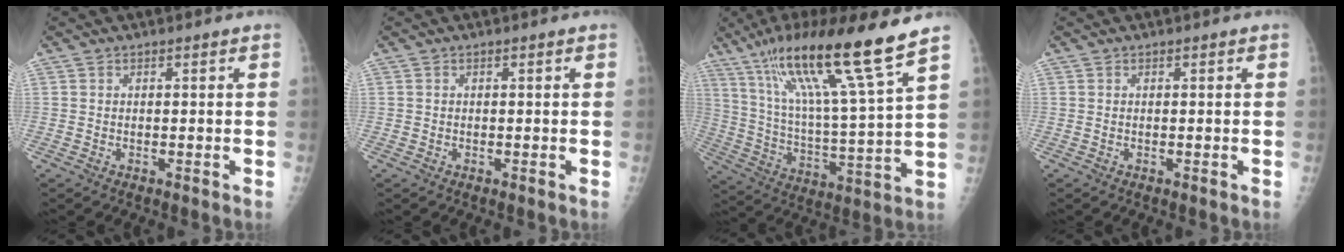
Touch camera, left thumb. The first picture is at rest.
{"total": 0.0}
{"total": 20.4, "force": [13.7, 0.6, 15.2], "torque": [-0.250, -0.055, 0.240]}
{"total": 0.0}